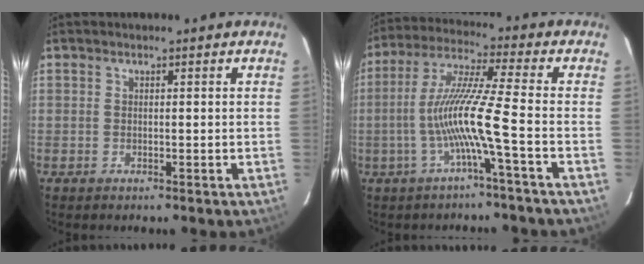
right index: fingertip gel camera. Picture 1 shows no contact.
{"total": 11.0, "force": [-3.5, -1.7, 10.3], "torque": [-0.207, 0.002, -0.066]}